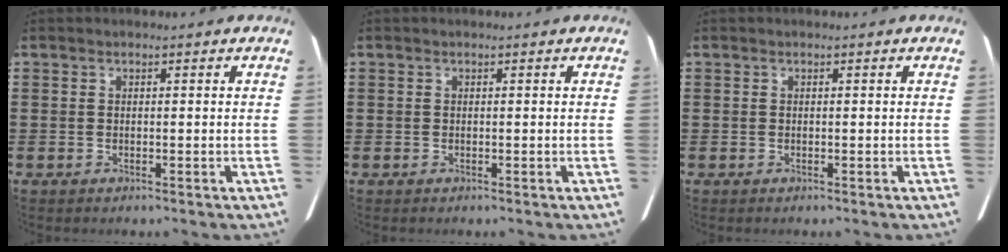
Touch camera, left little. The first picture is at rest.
{"total": 0.0}
{"total": 0.0}